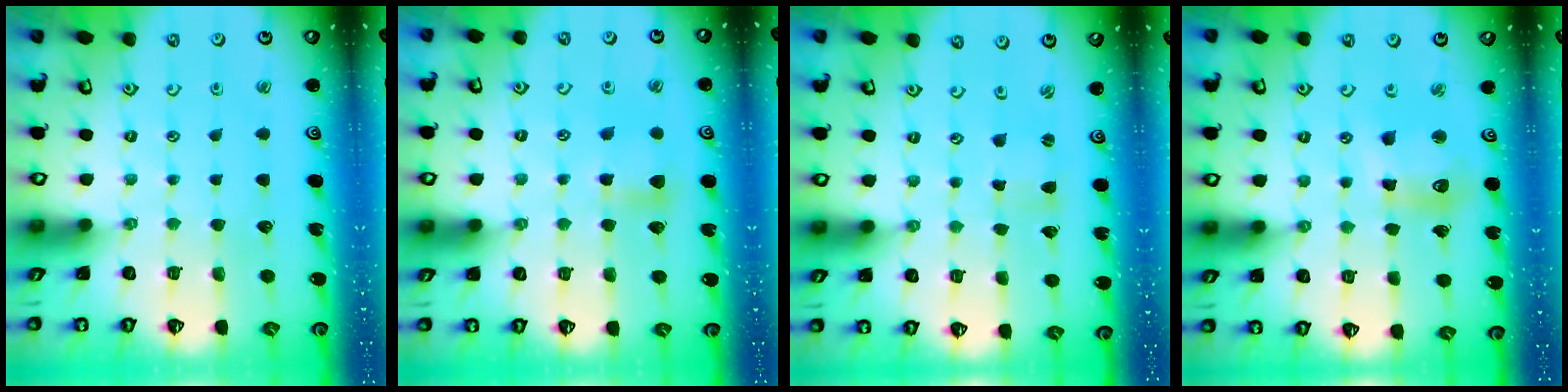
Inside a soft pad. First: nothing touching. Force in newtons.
{"total": 5.5, "press": 5.5, "slide": 0.7}
{"total": 0.9, "press": 0.8, "slide": 0.1}
{"total": 11.0, "press": 10.9, "slide": 1.4}